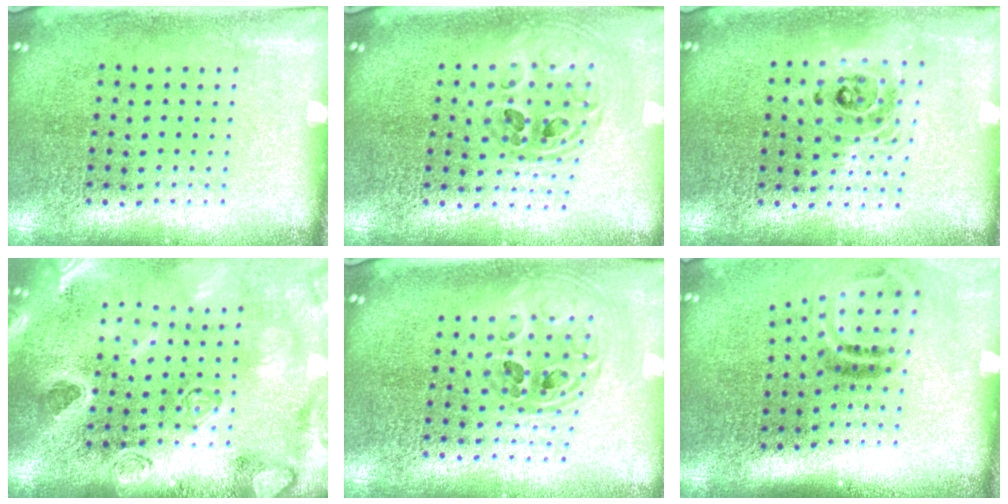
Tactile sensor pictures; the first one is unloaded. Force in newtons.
{"total": 0.9, "press": 0.9, "slide": 0.2}
{"total": 1.5, "press": 1.3, "slide": 0.9}
{"total": 4.1, "press": 3.2, "slide": 2.5}
{"total": 1.0, "press": 1.0, "slide": 0.2}
{"total": 2.1, "press": 1.3, "slide": 1.7}